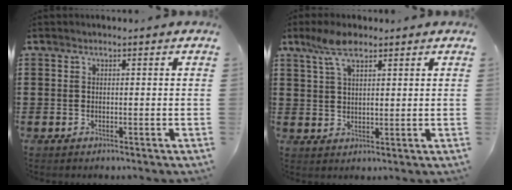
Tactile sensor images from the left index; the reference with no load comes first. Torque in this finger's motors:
{"motor_torque": [1.19, -0.96, 0.26, 0.12]}